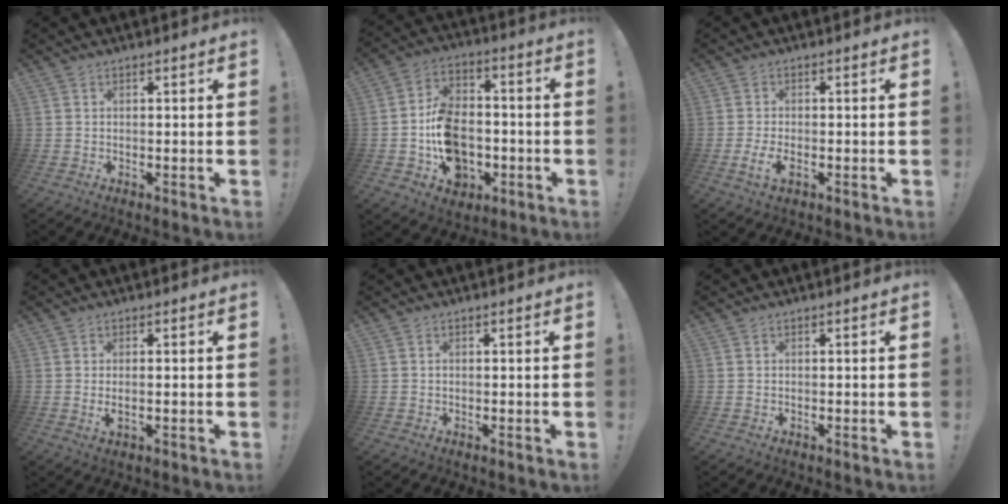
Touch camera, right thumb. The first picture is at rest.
{"total": 15.1, "force": [-4.0, 11.8, 8.4], "torque": [-0.133, 0.034, -0.061]}
{"total": 3.9, "force": [-1.4, 1.6, 3.2], "torque": [-0.063, -0.009, -0.029]}
{"total": 2.3, "force": [-0.2, 0.2, 2.2], "torque": [-0.036, -0.003, -0.004]}
{"total": 0.0}
{"total": 0.0}